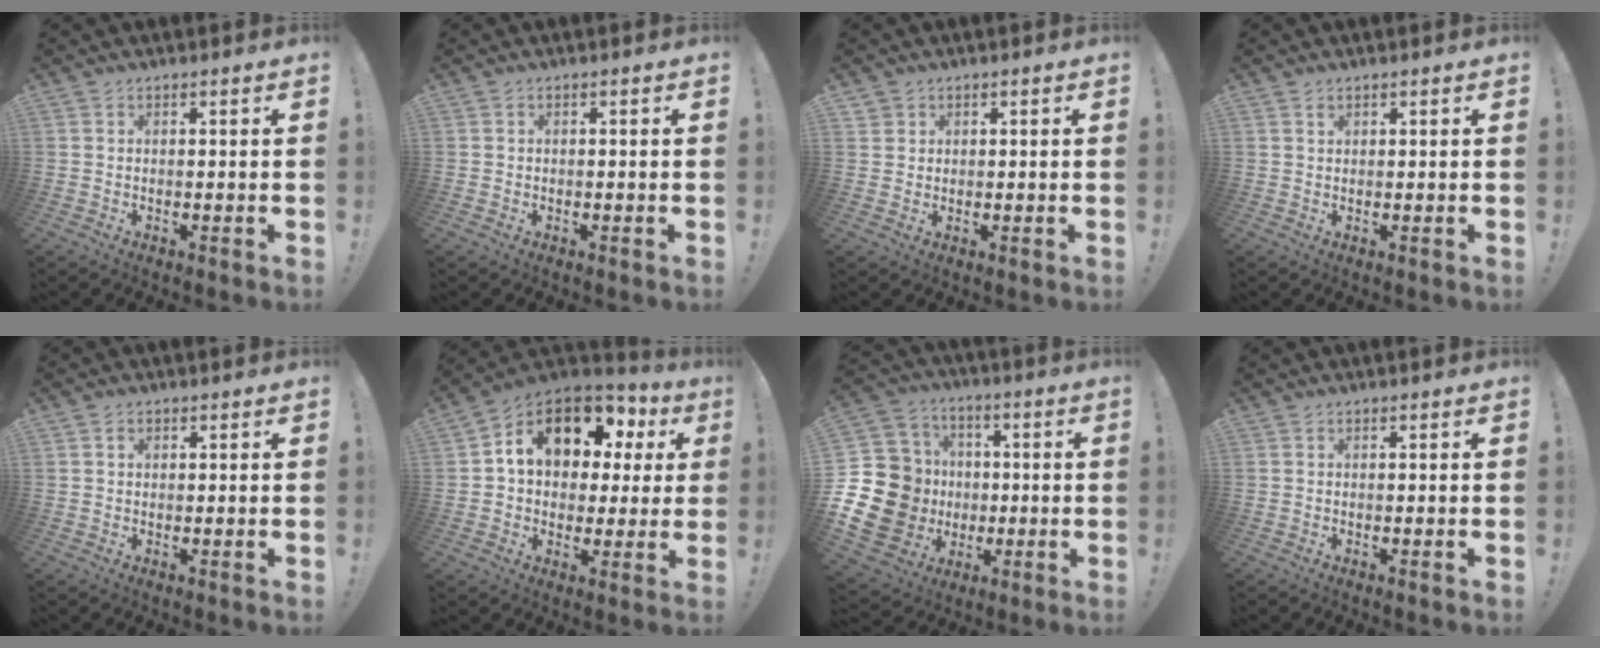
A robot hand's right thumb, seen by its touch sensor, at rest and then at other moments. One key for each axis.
{"total": 0.7, "fx": -0.3, "fy": 0.6, "fz": -0.1, "tx": 0.003, "ty": 0.001, "tz": -0.005}
{"total": 2.3, "fx": 1.3, "fy": 1.9, "fz": 0.1, "tx": 0.002, "ty": -0.007, "tz": 0.024}
{"total": 0.9, "fx": 0.7, "fy": 0.4, "fz": 0.2, "tx": 0.005, "ty": -0.005, "tz": 0.013}
{"total": 1.0, "fx": 0.5, "fy": 0.8, "fz": 0.2, "tx": 0.005, "ty": -0.002, "tz": 0.008}
{"total": 14.8, "fx": 6.3, "fy": 9.7, "fz": 9.3, "tx": -0.152, "ty": -0.025, "tz": 0.110}
{"total": 20.9, "fx": -2.5, "fy": 18.2, "fz": 9.8, "tx": -0.204, "ty": 0.024, "tz": -0.002}
{"total": 0.0}